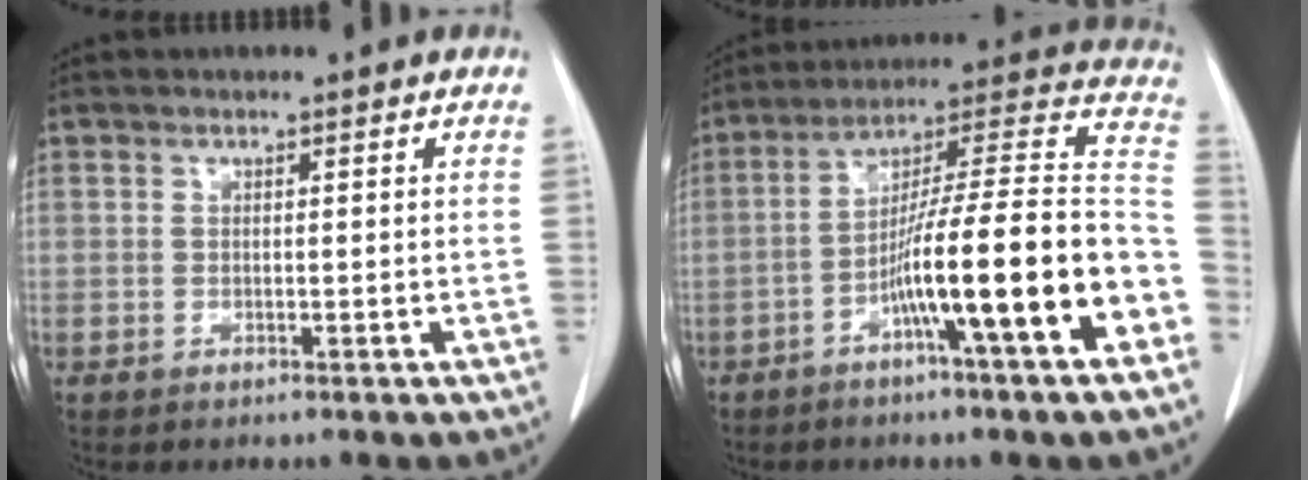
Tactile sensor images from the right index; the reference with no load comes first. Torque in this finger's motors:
{"motor_torque": [2.10, -0.04, 1.05, 0.21]}